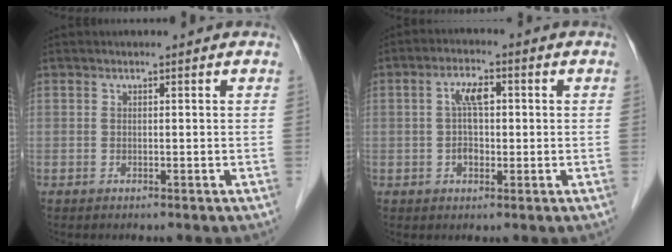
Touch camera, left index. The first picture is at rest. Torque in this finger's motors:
{"motor_torque": [-0.08, 0.06, 0.20, 0.04]}